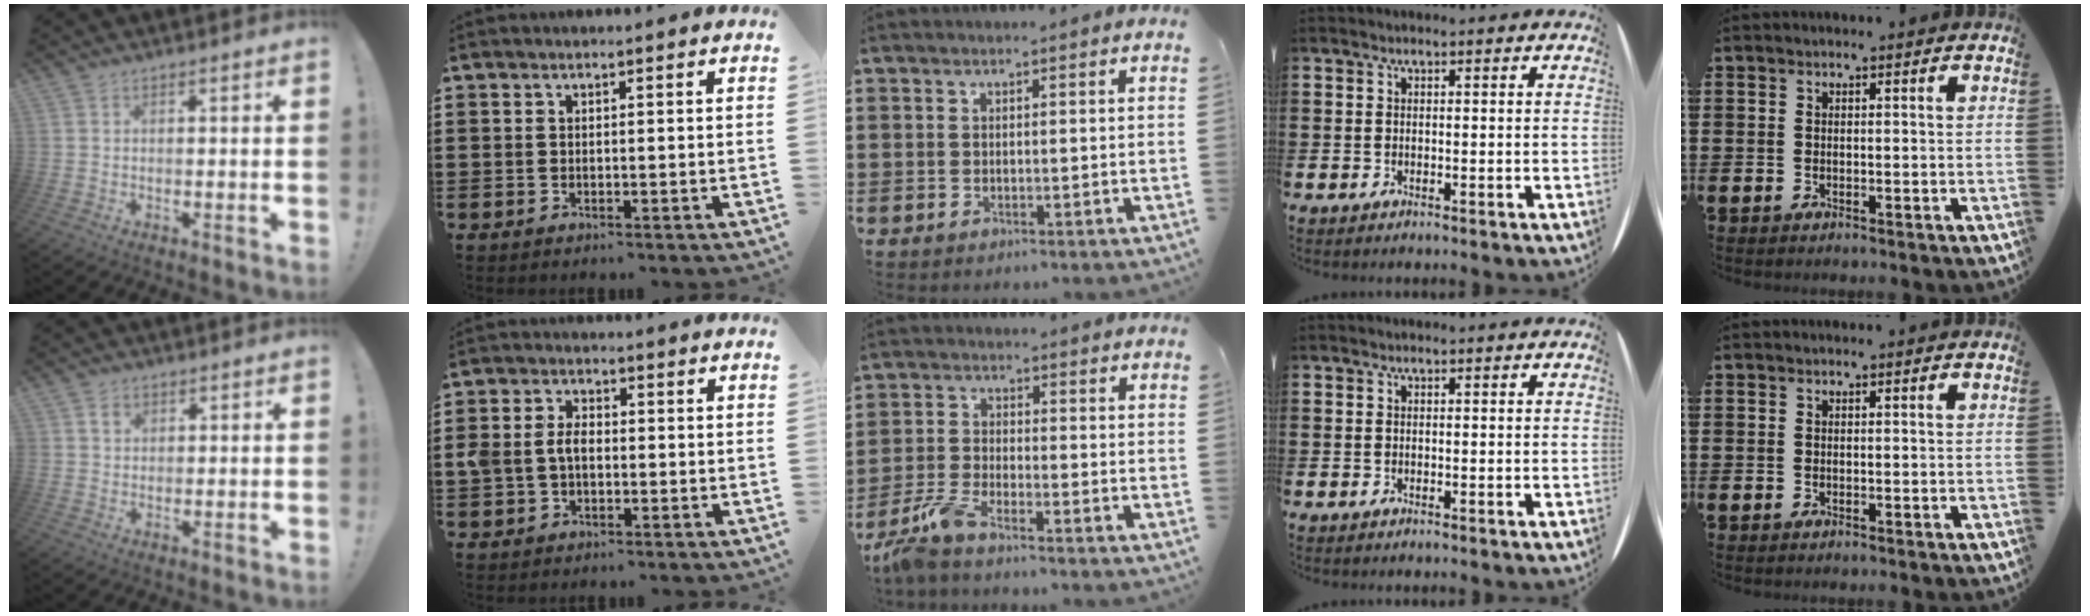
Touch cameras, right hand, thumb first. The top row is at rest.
{"thumb": {"total": 2.0, "force": [0.9, 1.7, 0.7], "torque": [-0.006, -0.001, 0.015]}, "index": {"total": 3.9, "force": [-0.5, 2.8, 2.8], "torque": [-0.077, 0.000, -0.017]}, "middle": {"total": 5.4, "force": [-4.4, 0.7, 3.0], "torque": [-0.085, -0.014, -0.088]}}